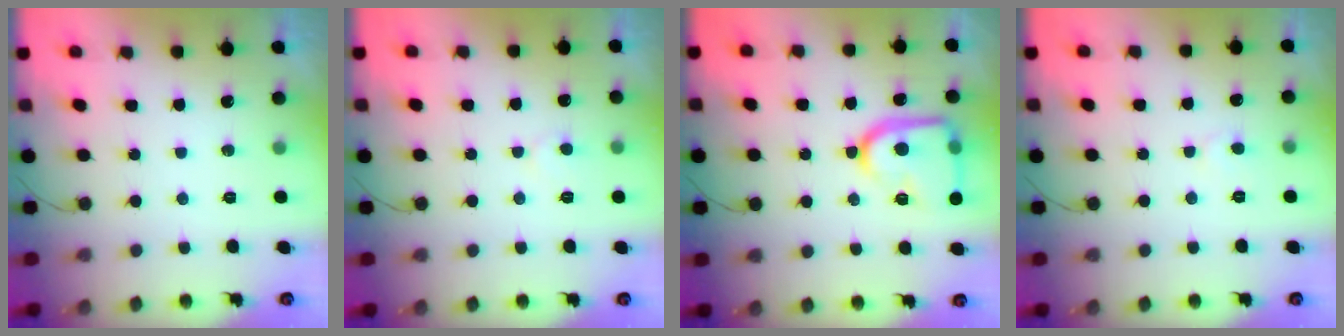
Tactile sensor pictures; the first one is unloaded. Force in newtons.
{"total": 3.5, "press": 3.5, "slide": 0.3}
{"total": 18.3, "press": 18.2, "slide": 1.6}
{"total": 3.6, "press": 3.6, "slide": 0.4}